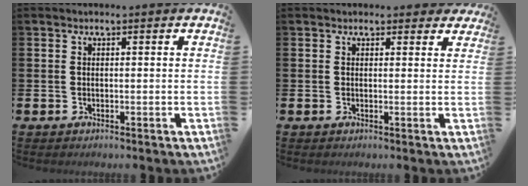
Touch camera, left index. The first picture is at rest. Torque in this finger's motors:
{"motor_torque": [-0.44, -0.47, -0.69, 0.06]}